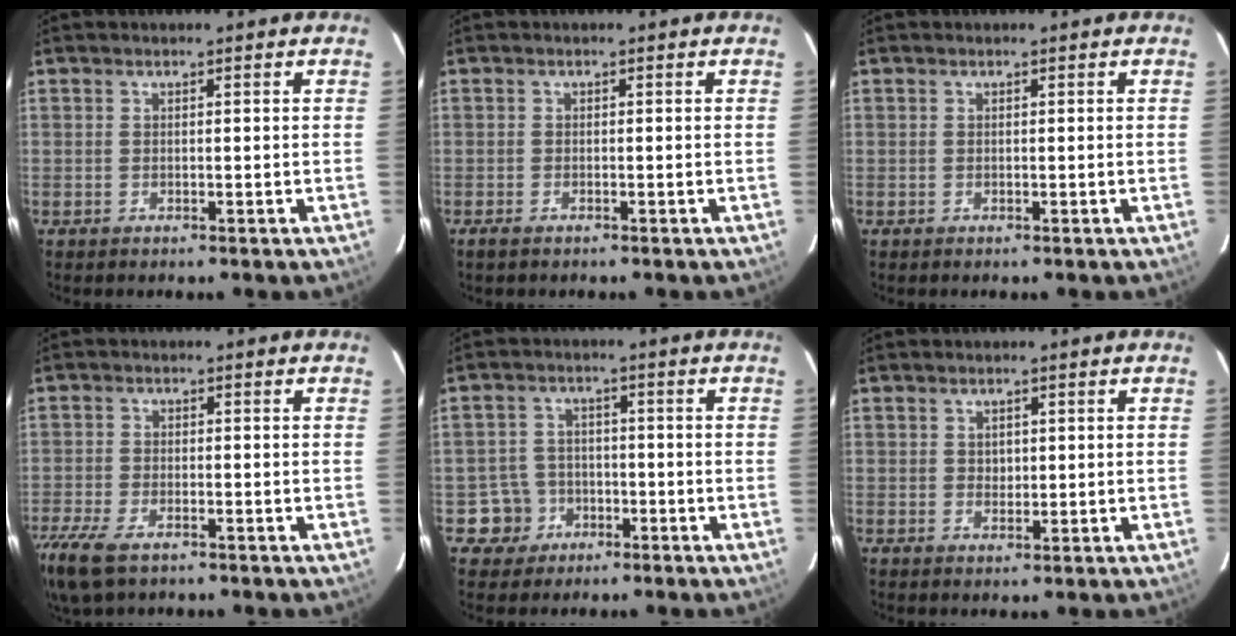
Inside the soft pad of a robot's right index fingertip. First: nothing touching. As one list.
[{"total": 1.4, "force": [-1.1, 0.4, 0.7], "torque": [-0.016, -0.004, -0.022]}, {"total": 0.0}, {"total": 11.4, "force": [-7.7, 4.7, 7.0], "torque": [-0.178, -0.043, -0.147]}, {"total": 5.4, "force": [-2.5, 4.8, 0.1], "torque": [-0.012, 0.021, -0.040]}, {"total": 1.6, "force": [0.5, 1.4, 0.5], "torque": [-0.004, 0.004, 0.009]}]